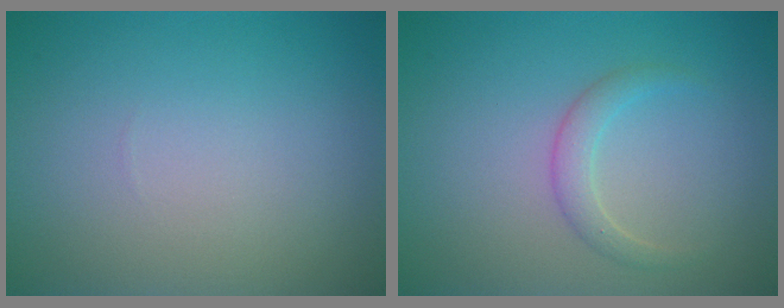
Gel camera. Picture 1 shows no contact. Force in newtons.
{"total": 1.7, "press": 1.7, "slide": 0.1}